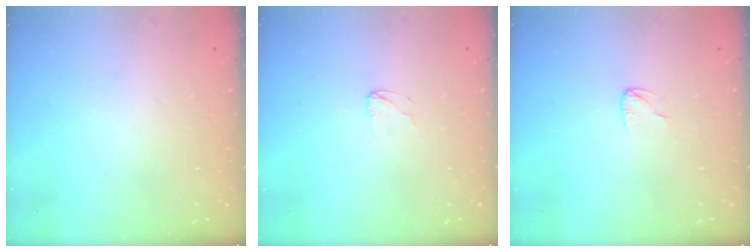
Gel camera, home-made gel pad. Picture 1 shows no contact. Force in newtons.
{"total": 2.4, "press": 2.4, "slide": 0.2}
{"total": 3.5, "press": 3.5, "slide": 0.2}